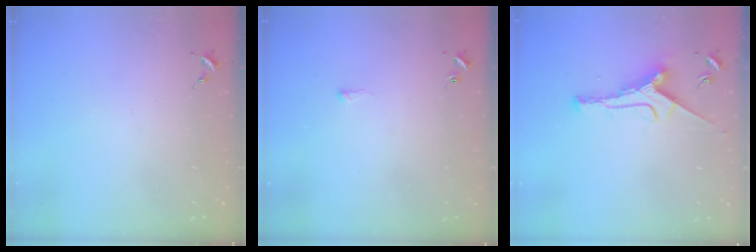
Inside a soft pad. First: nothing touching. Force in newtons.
{"total": 1.5, "press": 1.5, "slide": 0.4}
{"total": 9.1, "press": 9.1, "slide": 0.2}